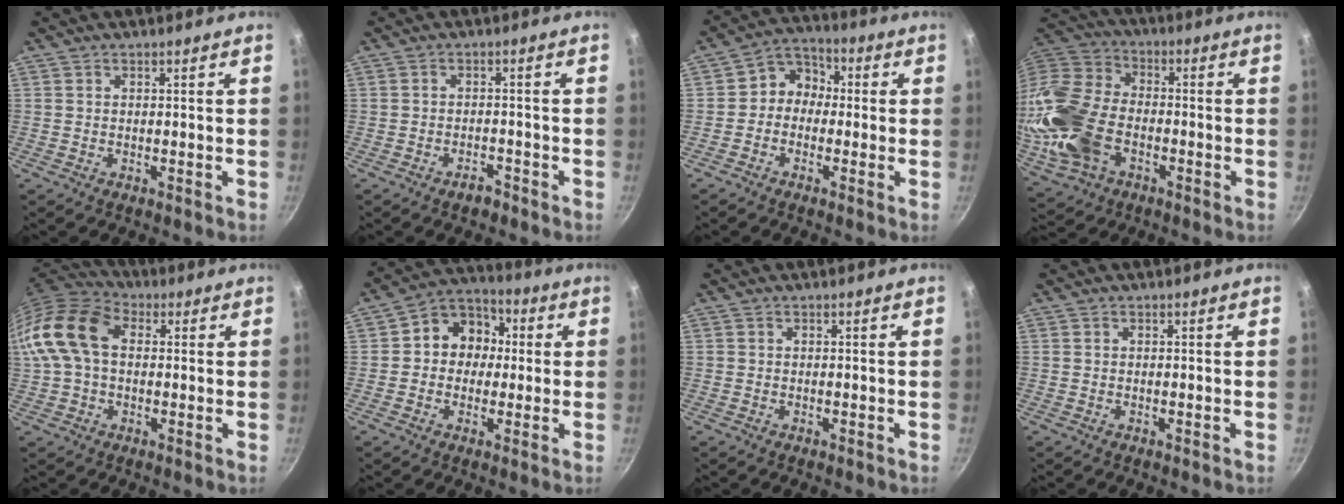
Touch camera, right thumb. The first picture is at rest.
{"total": 2.3, "force": [-1.9, 1.0, 0.9], "torque": [-0.007, 0.021, -0.023]}
{"total": 6.5, "force": [-0.4, 5.6, 3.3], "torque": [-0.017, 0.025, -0.029]}
{"total": 20.3, "force": [-5.1, 13.5, 14.3], "torque": [-0.306, 0.030, -0.104]}
{"total": 14.0, "force": [1.8, 9.5, 10.1], "torque": [-0.180, 0.027, 0.015]}
{"total": 10.3, "force": [0.7, 8.9, 5.0], "torque": [-0.030, 0.024, -0.010]}
{"total": 0.0}
{"total": 0.0}